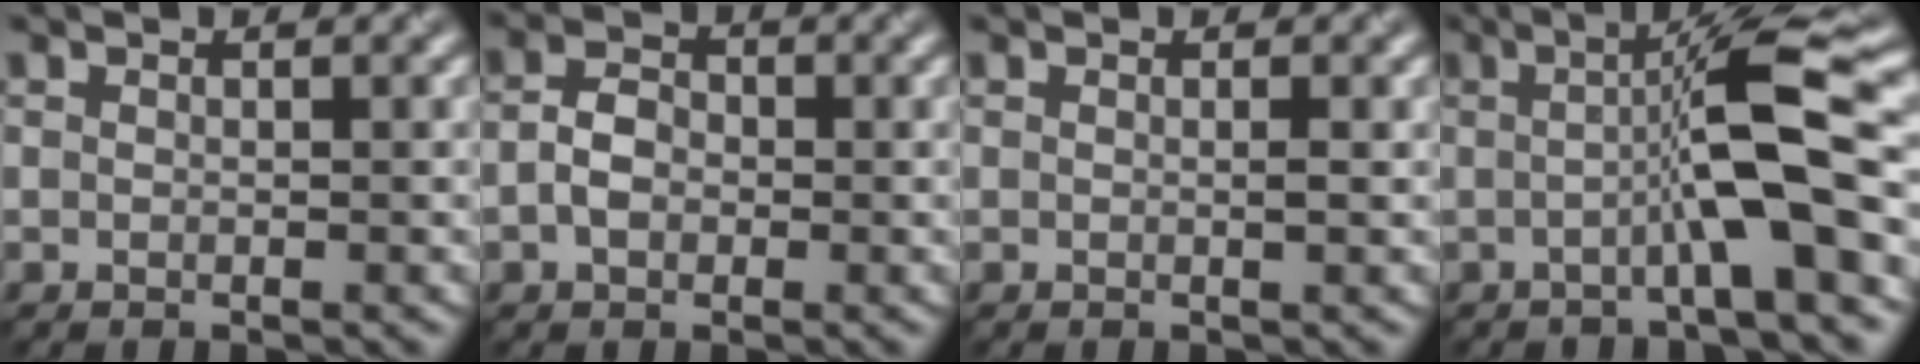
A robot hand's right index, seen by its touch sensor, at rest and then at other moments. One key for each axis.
{"total": 2.1, "fx": -1.0, "fy": 1.5, "fz": 1.1, "tx": -0.024, "ty": 0.009, "tz": -0.015}
{"total": 0.7, "fx": 0.0, "fy": 0.2, "fz": 0.7, "tx": -0.002, "ty": 0.005, "tz": -0.001}
{"total": 7.9, "fx": -1.1, "fy": 1.0, "fz": 7.7, "tx": -0.107, "ty": 0.017, "tz": -0.020}